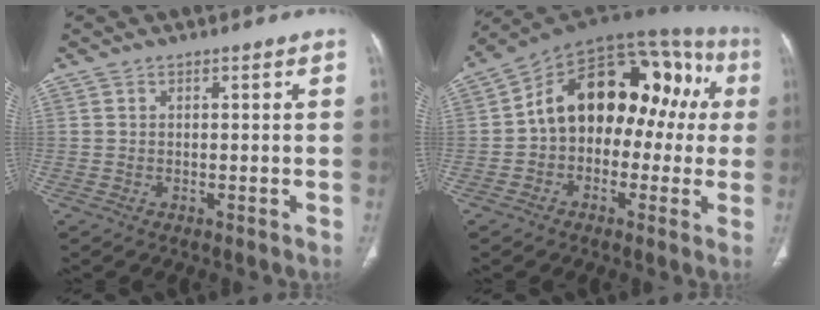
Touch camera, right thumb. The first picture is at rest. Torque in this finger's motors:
{"motor_torque": [2.46, 2.55, 1.85, -0.81, 0.21]}